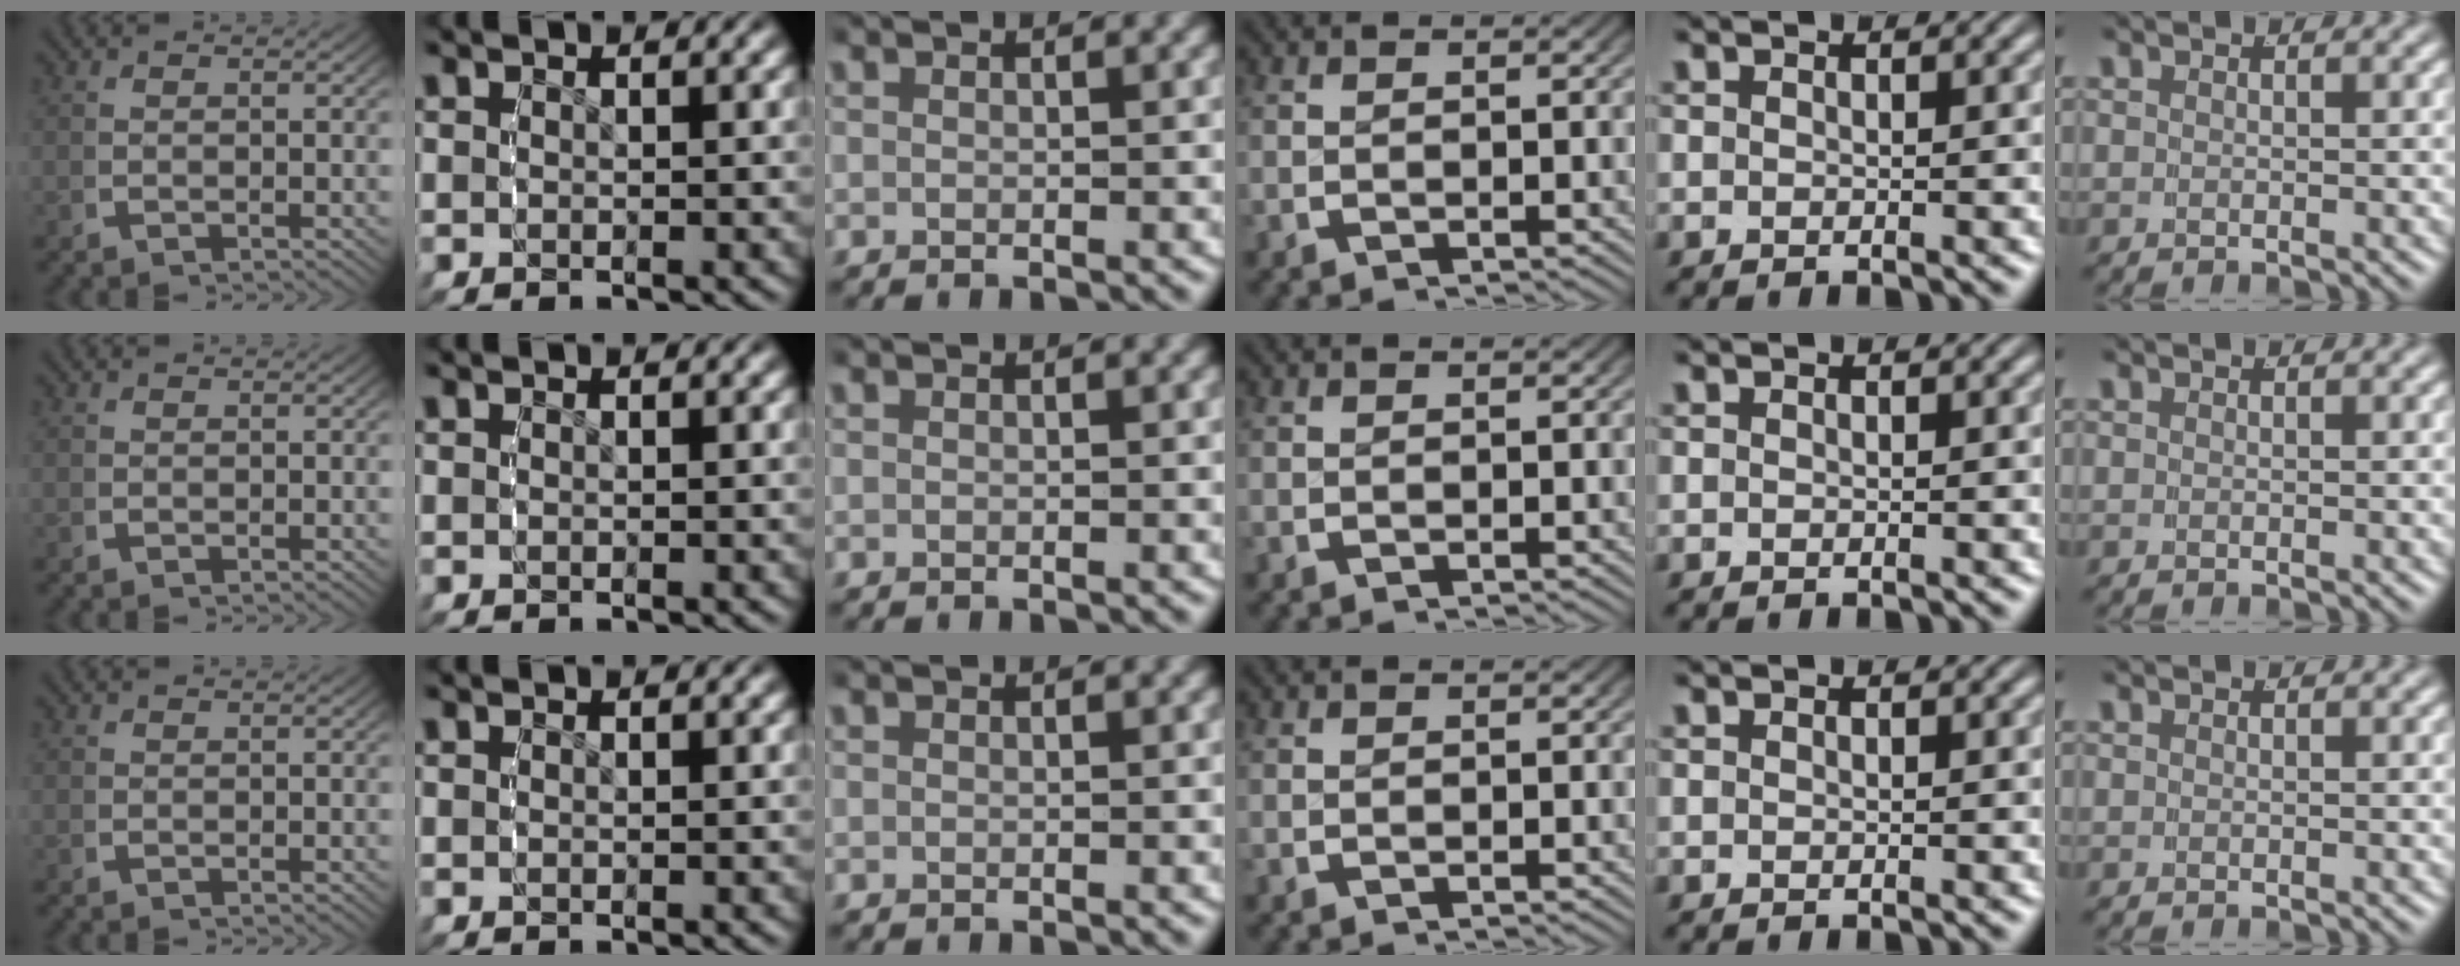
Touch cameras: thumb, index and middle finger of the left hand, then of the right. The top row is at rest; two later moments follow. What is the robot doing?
{"motion": "grasp_and_lifting", "object": "dispenser bottle"}